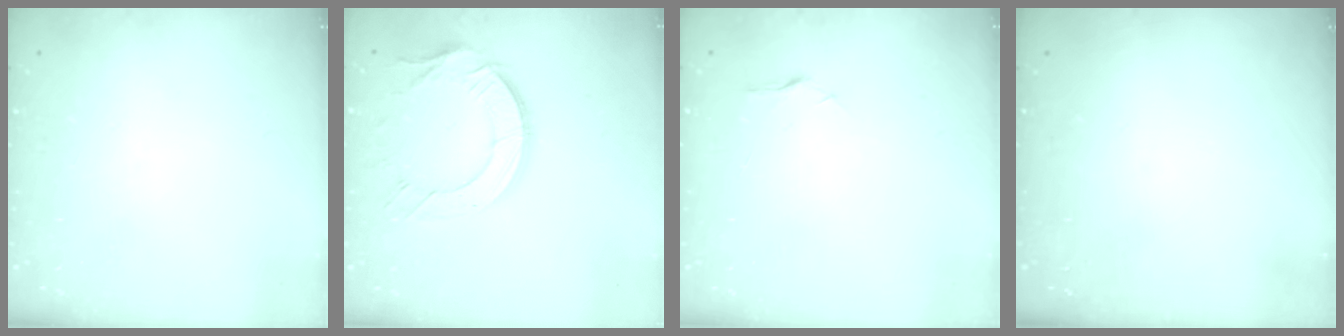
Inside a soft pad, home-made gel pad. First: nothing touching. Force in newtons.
{"total": 12.8, "press": 12.7, "slide": 1.1}
{"total": 5.0, "press": 5.0, "slide": 0.6}
{"total": 0.0}